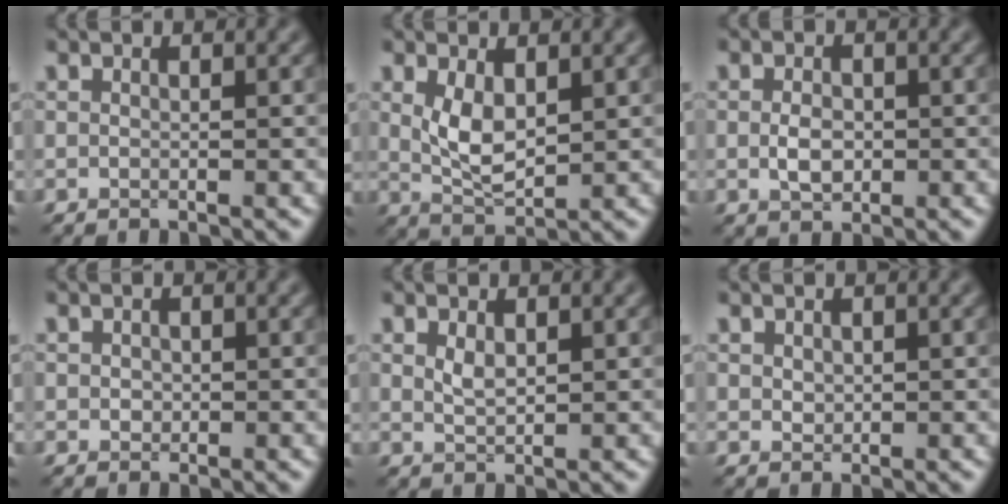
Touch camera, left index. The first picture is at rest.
{"total": 3.4, "force": [0.7, 1.6, 2.9], "torque": [-0.071, -0.005, 0.018]}
{"total": 2.2, "force": [-0.3, 1.4, 1.6], "torque": [-0.033, -0.001, -0.008]}
{"total": 0.7, "force": [0.0, 0.6, 0.3], "torque": [-0.006, -0.001, -0.002]}
{"total": 1.3, "force": [0.5, 0.6, 1.0], "torque": [-0.026, -0.001, 0.014]}
{"total": 0.6, "force": [0.2, 0.5, 0.3], "torque": [-0.009, -0.001, 0.007]}